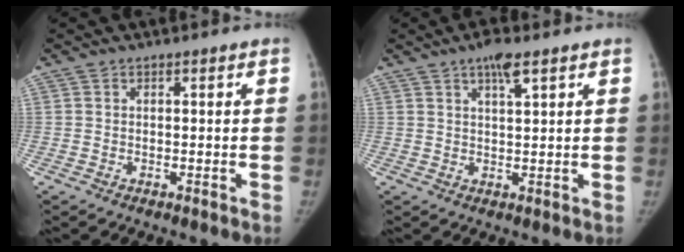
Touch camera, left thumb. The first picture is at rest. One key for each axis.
{"total": 4.3, "fx": 2.6, "fy": 1.0, "fz": 3.2, "tx": -0.054, "ty": -0.008, "tz": 0.044}